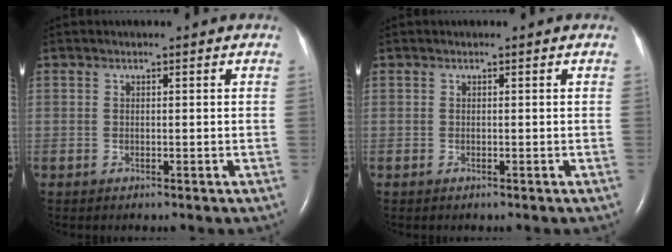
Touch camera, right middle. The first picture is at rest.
{"total": 0.0}